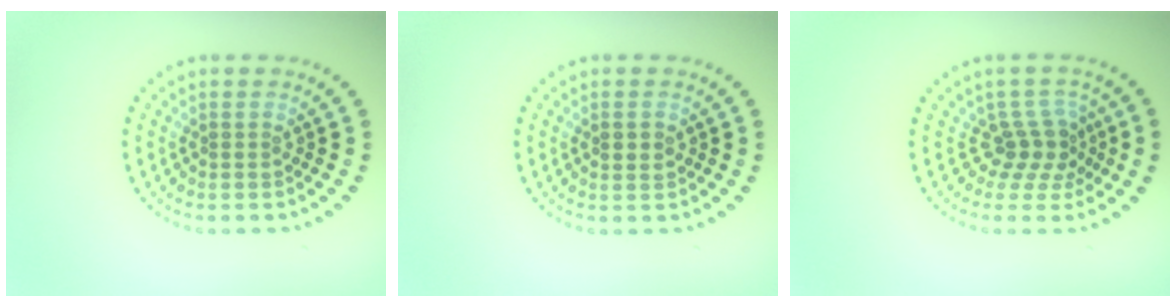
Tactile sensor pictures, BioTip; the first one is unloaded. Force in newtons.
{"total": 1.7, "press": 1.7, "slide": 0.1}
{"total": 2.8, "press": 2.0, "slide": 1.9}